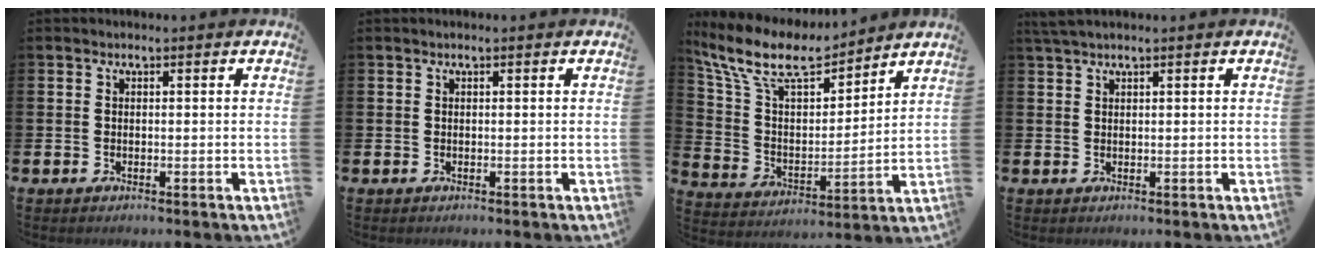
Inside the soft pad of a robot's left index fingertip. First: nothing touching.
{"total": 0.0}
{"total": 11.0, "force": [9.6, 3.3, 4.1], "torque": [-0.128, -0.057, 0.170]}
{"total": 1.8, "force": [1.5, 0.1, 1.0], "torque": [-0.024, 0.005, 0.027]}